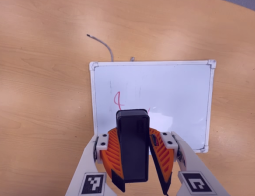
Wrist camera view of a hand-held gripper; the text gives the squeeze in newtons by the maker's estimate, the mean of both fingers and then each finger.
{"total": 10.1, "left": 10.4, "right": 9.7}